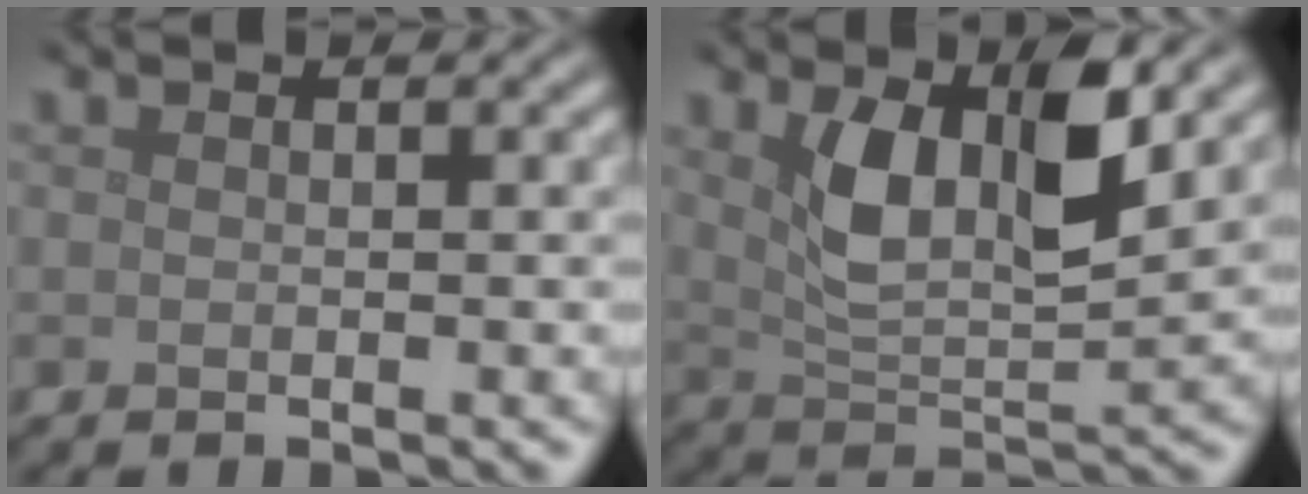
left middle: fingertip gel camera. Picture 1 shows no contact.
{"total": 6.5, "force": [2.5, 2.6, 5.4], "torque": [-0.108, -0.002, 0.048]}